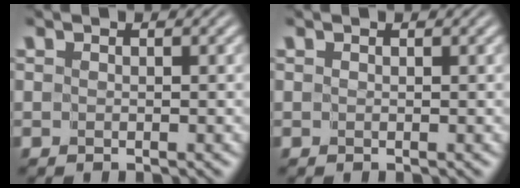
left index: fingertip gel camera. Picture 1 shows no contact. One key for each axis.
{"total": 0.0}